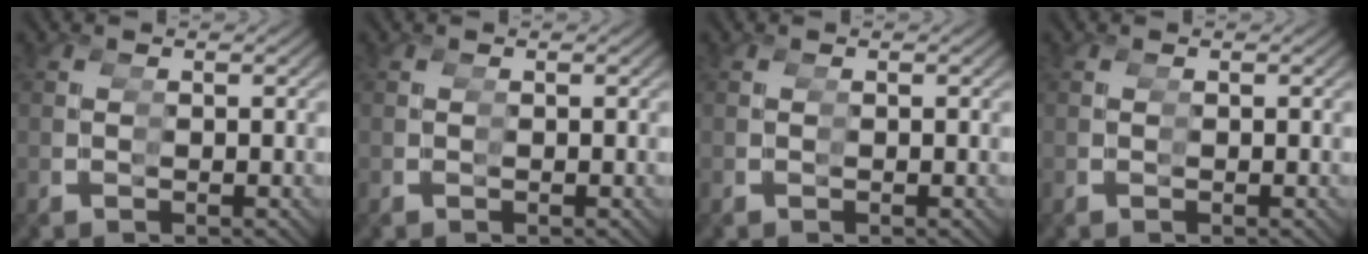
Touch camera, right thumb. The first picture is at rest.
{"total": 0.0}
{"total": 0.0}
{"total": 0.0}